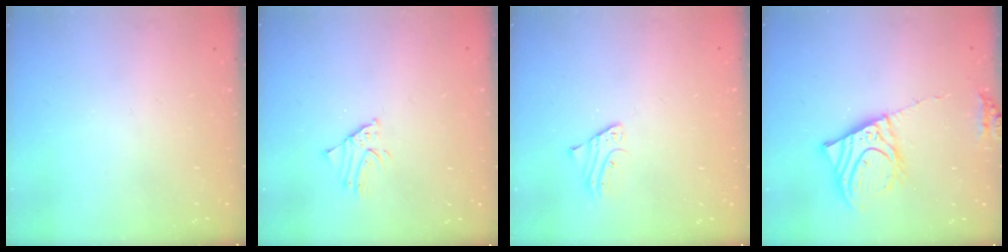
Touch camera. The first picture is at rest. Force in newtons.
{"total": 1.9, "press": 1.9, "slide": 0.1}
{"total": 2.7, "press": 2.7, "slide": 0.1}
{"total": 13.6, "press": 13.3, "slide": 2.7}